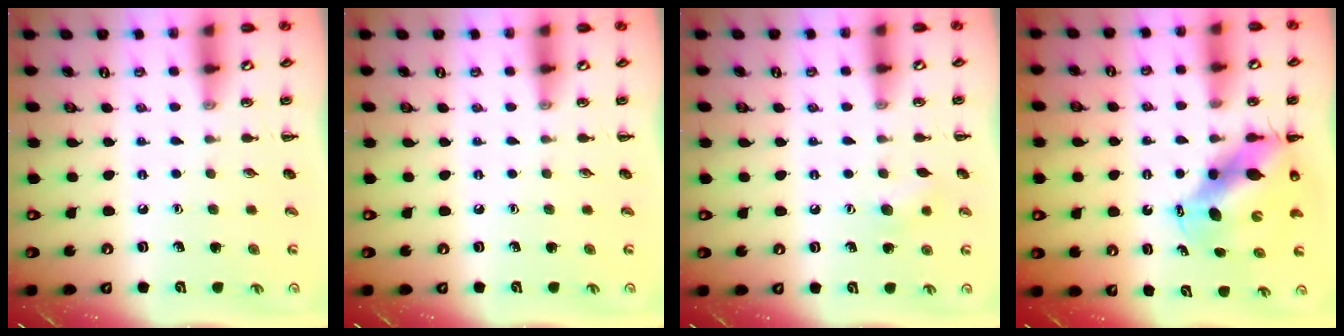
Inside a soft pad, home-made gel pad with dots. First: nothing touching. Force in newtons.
{"total": 0.0}
{"total": 6.2, "press": 6.1, "slide": 1.1}
{"total": 10.2, "press": 9.8, "slide": 2.8}